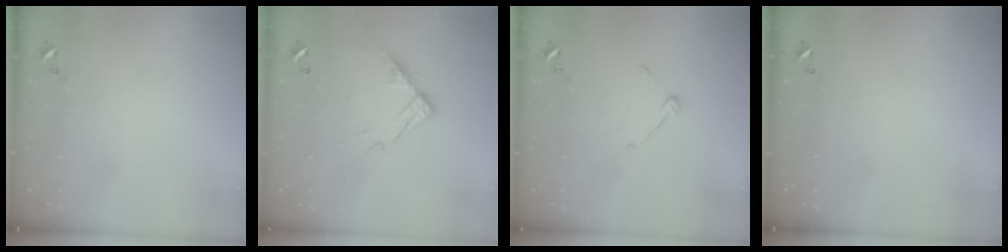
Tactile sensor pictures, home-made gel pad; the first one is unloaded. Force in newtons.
{"total": 12.8, "press": 12.8, "slide": 1.0}
{"total": 3.6, "press": 3.6, "slide": 0.2}
{"total": 0.0}